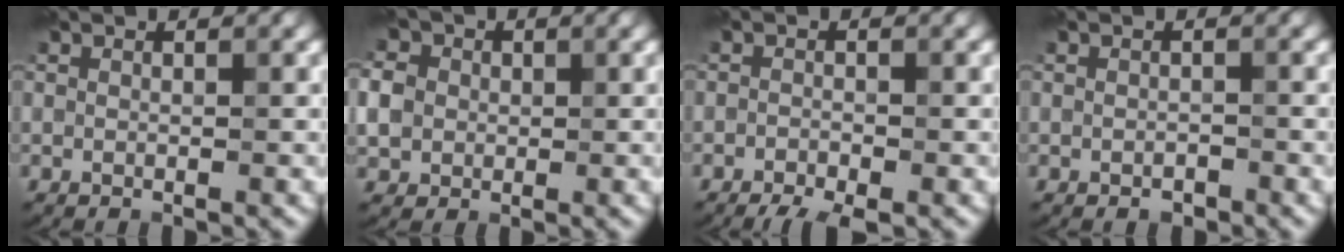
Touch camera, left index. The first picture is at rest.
{"total": 5.3, "force": [0.6, 4.6, 2.6], "torque": [-0.058, 0.024, -0.004]}
{"total": 3.3, "force": [-2.4, 1.2, 2.0], "torque": [-0.031, -0.006, -0.041]}
{"total": 0.8, "force": [-0.5, 0.5, 0.5], "torque": [-0.007, -0.002, -0.007]}